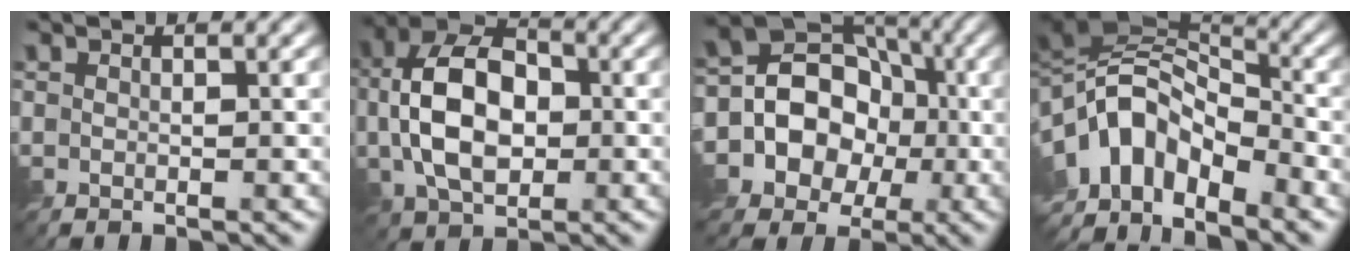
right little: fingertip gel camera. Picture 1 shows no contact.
{"total": 8.7, "force": [-0.3, 5.6, 6.7], "torque": [-0.140, 0.011, -0.015]}
{"total": 11.7, "force": [-2.8, 10.3, 5.0], "torque": [-0.085, 0.020, -0.067]}
{"total": 11.0, "force": [-5.2, 5.8, 7.7], "torque": [-0.139, 0.013, -0.103]}